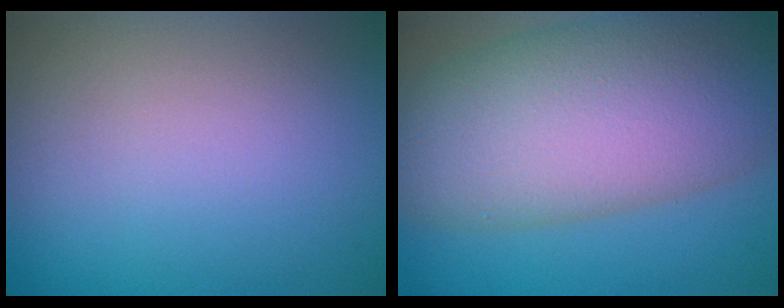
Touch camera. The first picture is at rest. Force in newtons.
{"total": 12.3, "press": 12.3, "slide": 0.5}